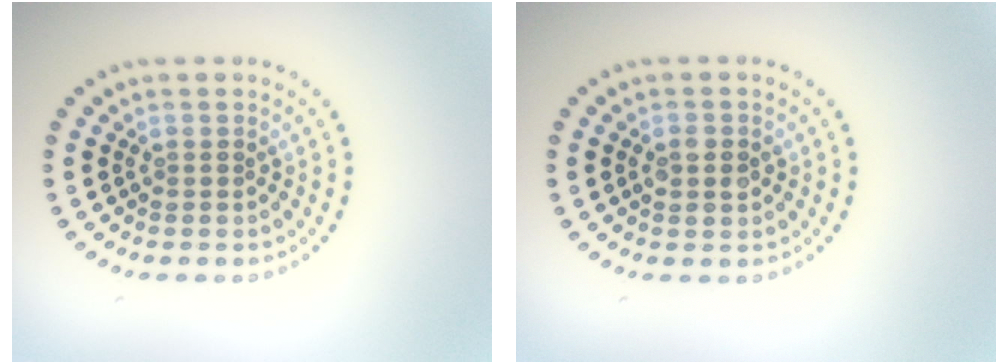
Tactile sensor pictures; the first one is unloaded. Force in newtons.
{"total": 2.0, "press": 2.0, "slide": 0.2}